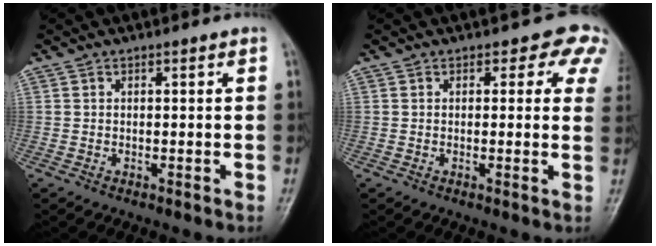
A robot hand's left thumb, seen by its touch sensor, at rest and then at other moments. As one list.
[{"total": 5.6, "force": [3.2, 3.3, 3.3], "torque": [0.001, -0.011, 0.015]}]